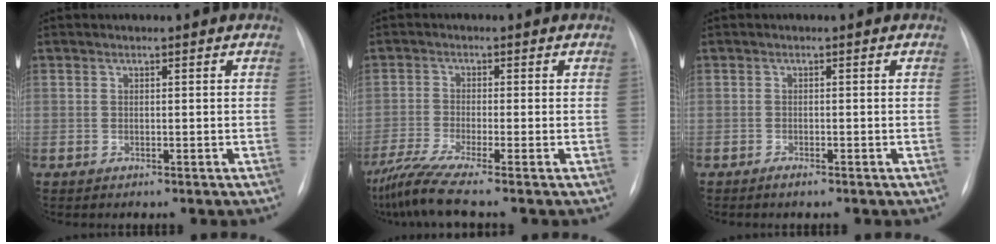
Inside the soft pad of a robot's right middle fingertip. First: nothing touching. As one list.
[{"total": 7.1, "force": [-5.6, -1.3, 4.2], "torque": [-0.080, -0.026, -0.102]}, {"total": 0.7, "force": [-0.5, 0.1, 0.4], "torque": [-0.006, -0.001, -0.006]}]